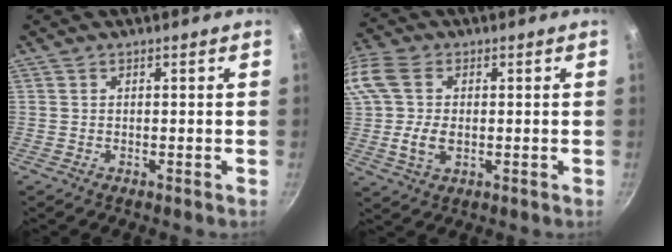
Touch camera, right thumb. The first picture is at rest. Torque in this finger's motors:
{"motor_torque": [0.70, 2.11, 0.49, -0.49, 0.34]}